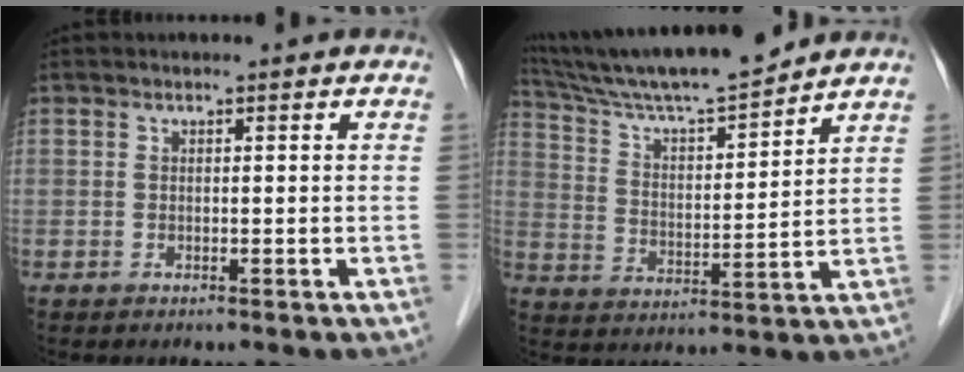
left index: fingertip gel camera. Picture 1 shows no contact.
{"total": 15.2, "force": [13.9, 0.2, 6.2], "torque": [-0.118, 0.005, 0.240]}